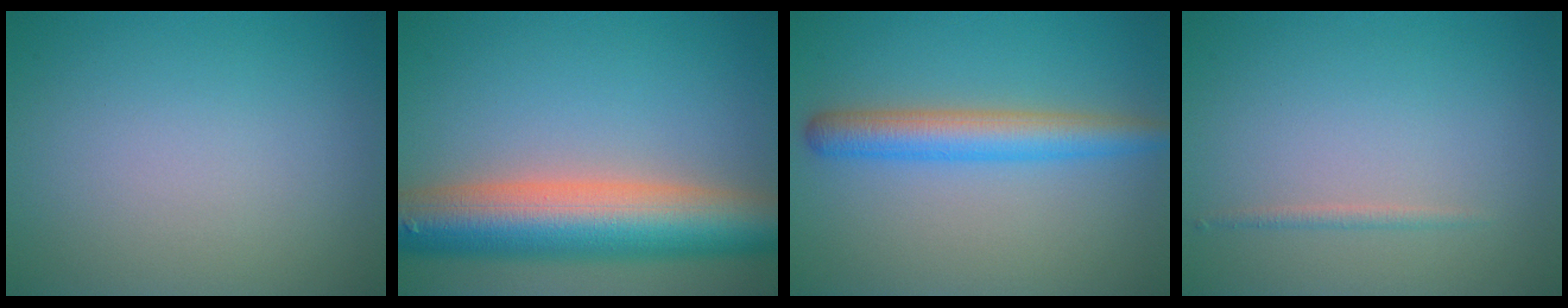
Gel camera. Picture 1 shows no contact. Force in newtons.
{"total": 11.2, "press": 11.1, "slide": 0.6}
{"total": 4.3, "press": 4.3, "slide": 0.1}
{"total": 0.8, "press": 0.8, "slide": 0.0}